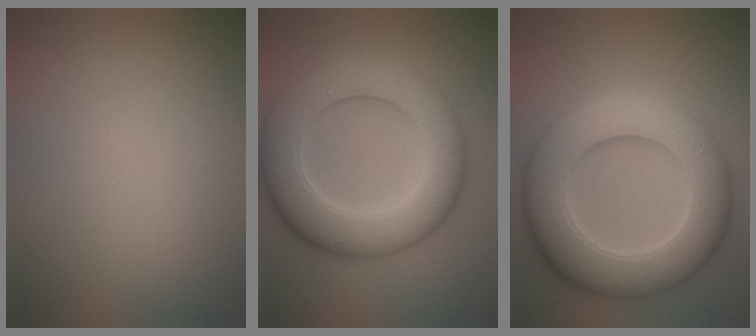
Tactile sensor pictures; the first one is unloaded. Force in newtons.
{"total": 9.4, "press": 9.4, "slide": 0.4}
{"total": 10.9, "press": 10.9, "slide": 0.0}